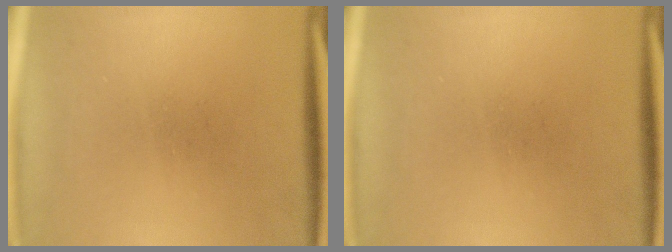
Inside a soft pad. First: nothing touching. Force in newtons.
{"total": 0.0}